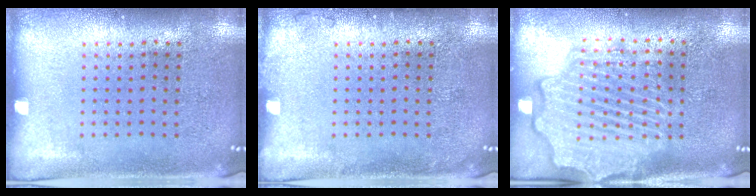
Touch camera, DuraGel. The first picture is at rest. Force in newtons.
{"total": 0.6, "press": 0.6, "slide": 0.2}
{"total": 4.2, "press": 4.2, "slide": 0.5}